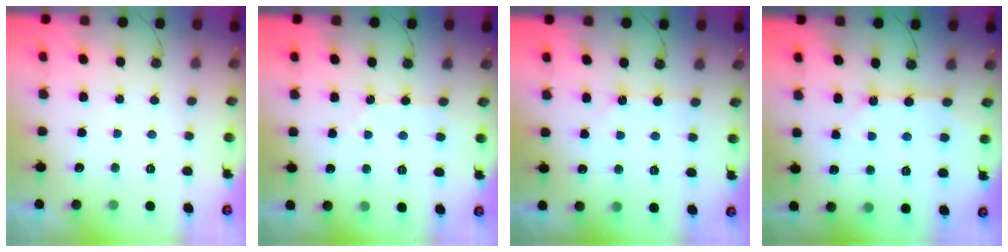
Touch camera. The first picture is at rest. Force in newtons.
{"total": 2.5, "press": 2.4, "slide": 0.5}
{"total": 2.1, "press": 2.1, "slide": 0.4}
{"total": 6.3, "press": 6.3, "slide": 0.6}